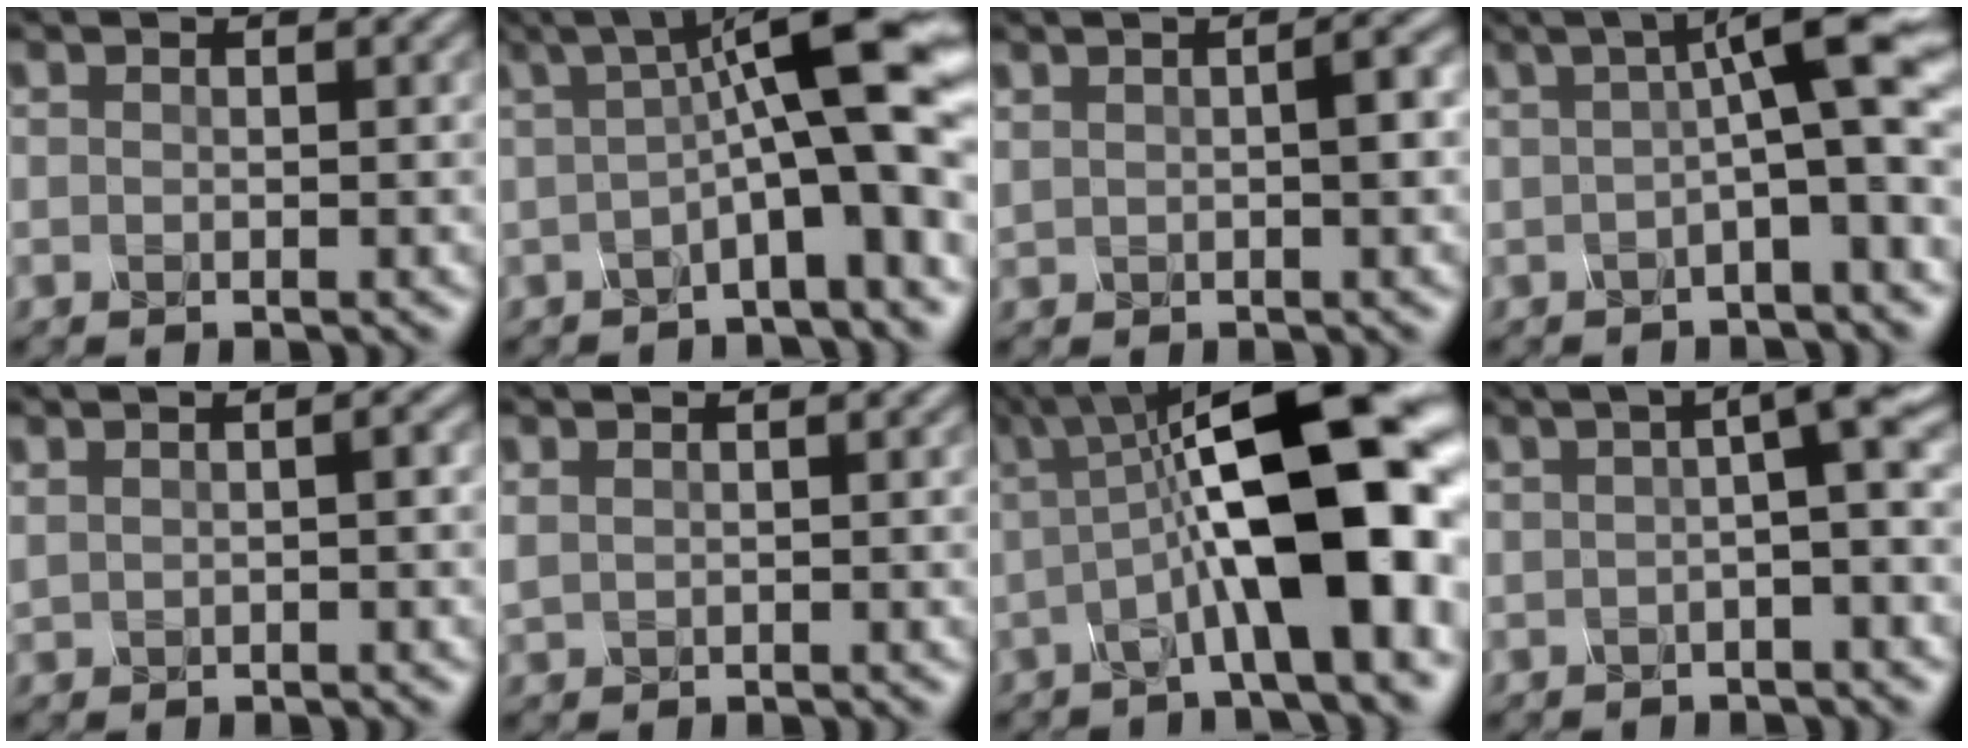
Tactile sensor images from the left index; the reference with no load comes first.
{"total": 10.0, "force": [0.4, 2.0, 9.8], "torque": [-0.127, 0.031, -0.009]}
{"total": 2.2, "force": [0.4, 0.6, 2.1], "torque": [-0.039, 0.008, 0.009]}
{"total": 7.1, "force": [0.7, 1.2, 7.0], "torque": [-0.091, 0.020, 0.000]}
{"total": 1.2, "force": [0.4, 0.4, 1.0], "torque": [-0.023, 0.003, 0.011]}
{"total": 0.8, "force": [0.6, 0.4, 0.4], "torque": [-0.016, 0.001, 0.015]}
{"total": 12.4, "force": [-0.1, 3.2, 12.0], "torque": [-0.180, 0.022, -0.009]}
{"total": 3.5, "force": [0.2, 0.6, 3.5], "torque": [-0.044, 0.009, -0.005]}